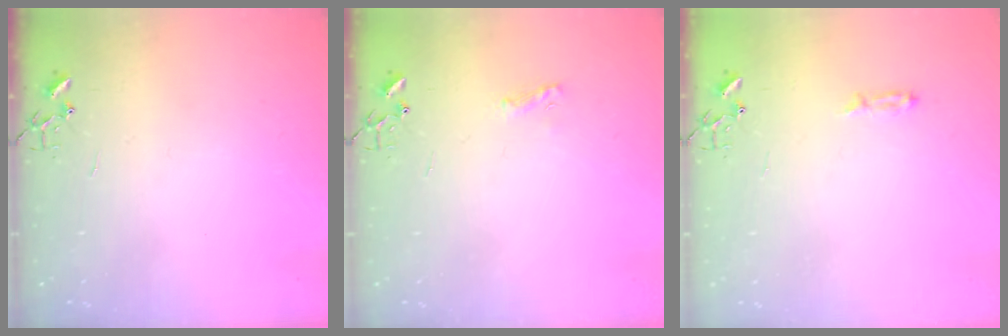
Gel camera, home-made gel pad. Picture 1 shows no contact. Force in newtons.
{"total": 5.5, "press": 5.5, "slide": 0.7}
{"total": 3.4, "press": 3.3, "slide": 0.5}